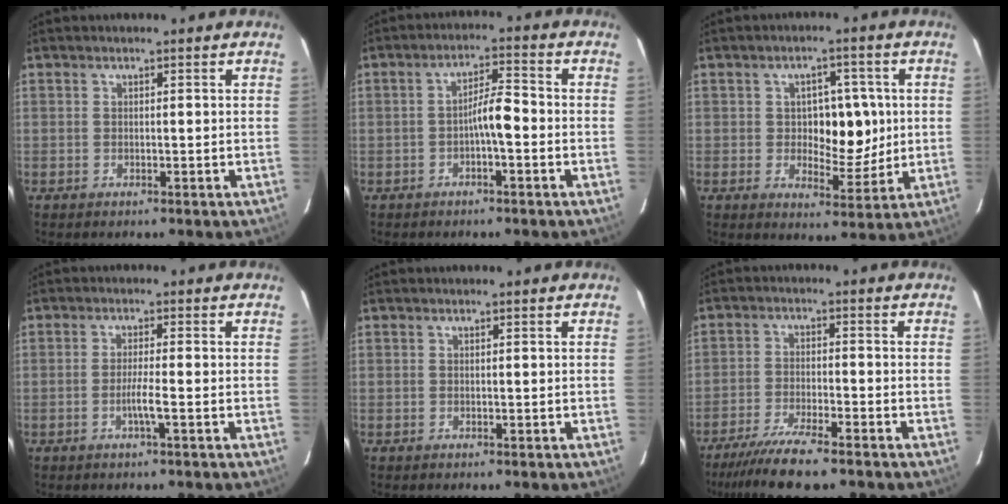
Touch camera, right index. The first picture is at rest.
{"total": 4.7, "force": [-1.3, 0.7, 4.4], "torque": [-0.072, 0.015, -0.020]}
{"total": 7.9, "force": [0.6, 4.4, 6.5], "torque": [-0.087, 0.011, 0.018]}
{"total": 2.7, "force": [-1.0, -0.4, 2.5], "torque": [-0.048, -0.003, -0.021]}
{"total": 0.0}
{"total": 9.2, "force": [-7.5, 0.3, 5.4], "torque": [-0.089, -0.026, -0.126]}